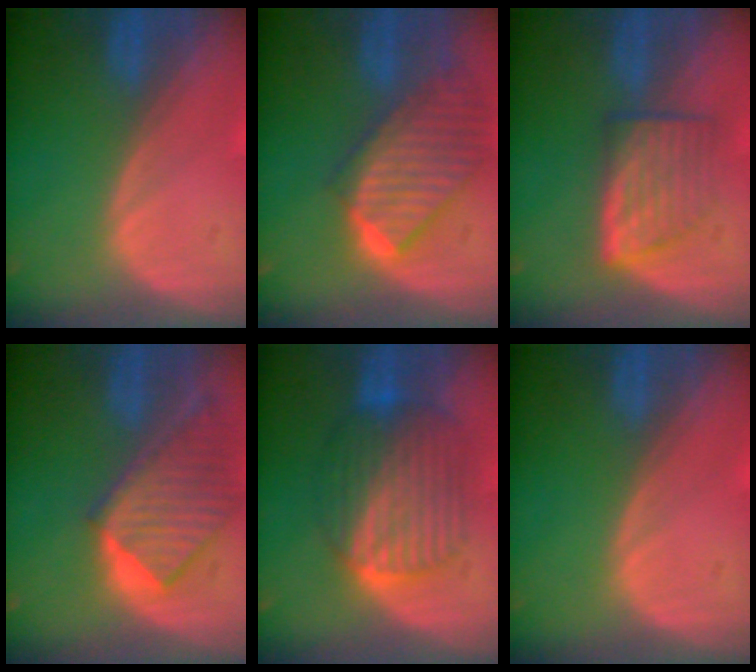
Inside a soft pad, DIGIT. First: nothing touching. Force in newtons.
{"total": 9.9, "press": 8.6, "slide": 4.8}
{"total": 6.2, "press": 5.9, "slide": 1.9}
{"total": 9.3, "press": 8.1, "slide": 4.6}
{"total": 8.9, "press": 8.9, "slide": 0.5}
{"total": 0.0}